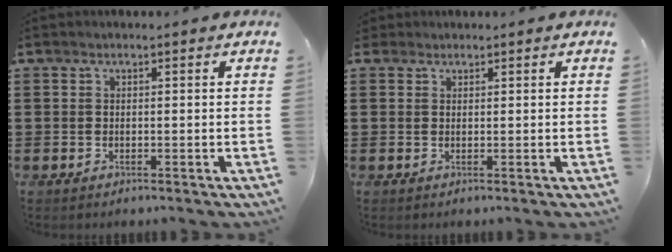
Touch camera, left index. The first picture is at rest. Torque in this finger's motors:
{"motor_torque": [-0.13, -0.04, 0.00, -0.03]}